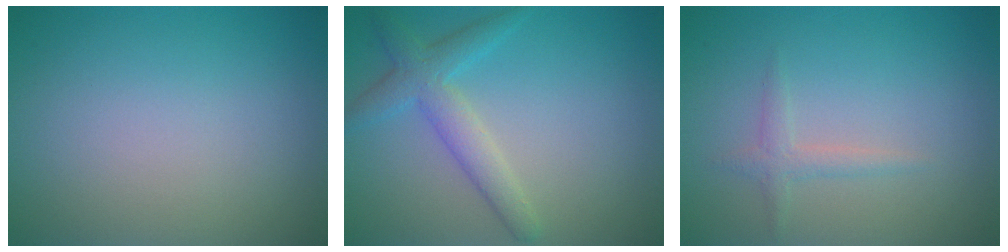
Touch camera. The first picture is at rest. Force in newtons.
{"total": 3.3, "press": 3.3, "slide": 0.1}
{"total": 1.3, "press": 1.3, "slide": 0.1}